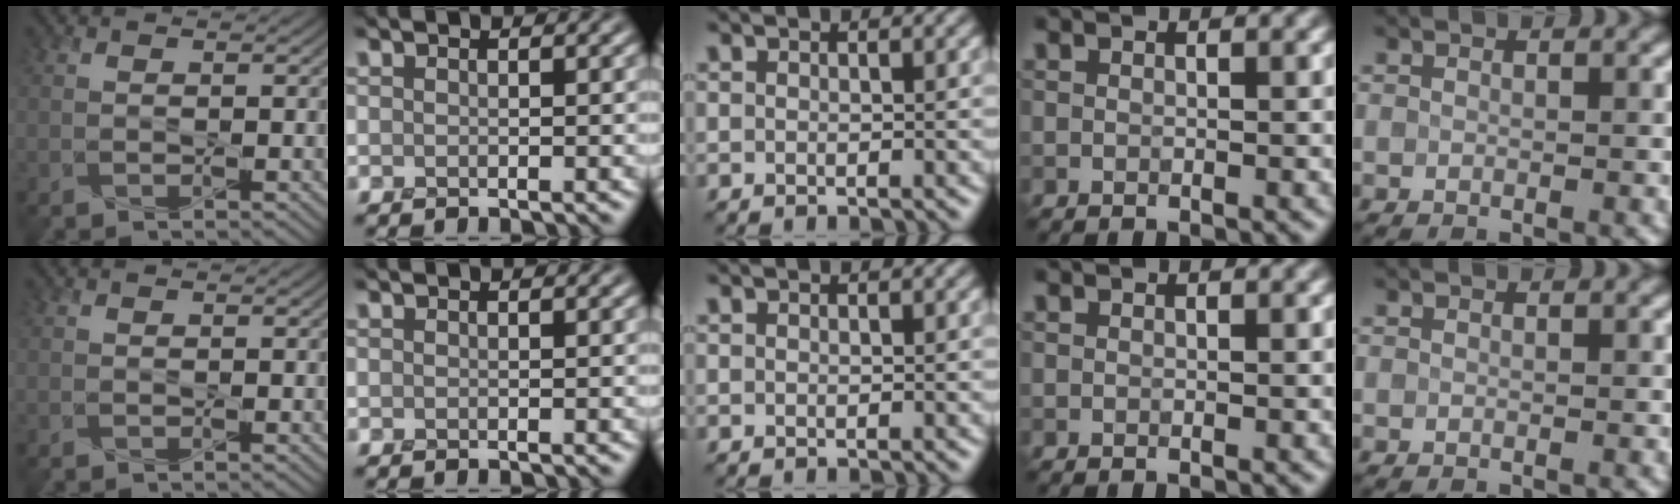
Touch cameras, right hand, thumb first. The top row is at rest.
{}